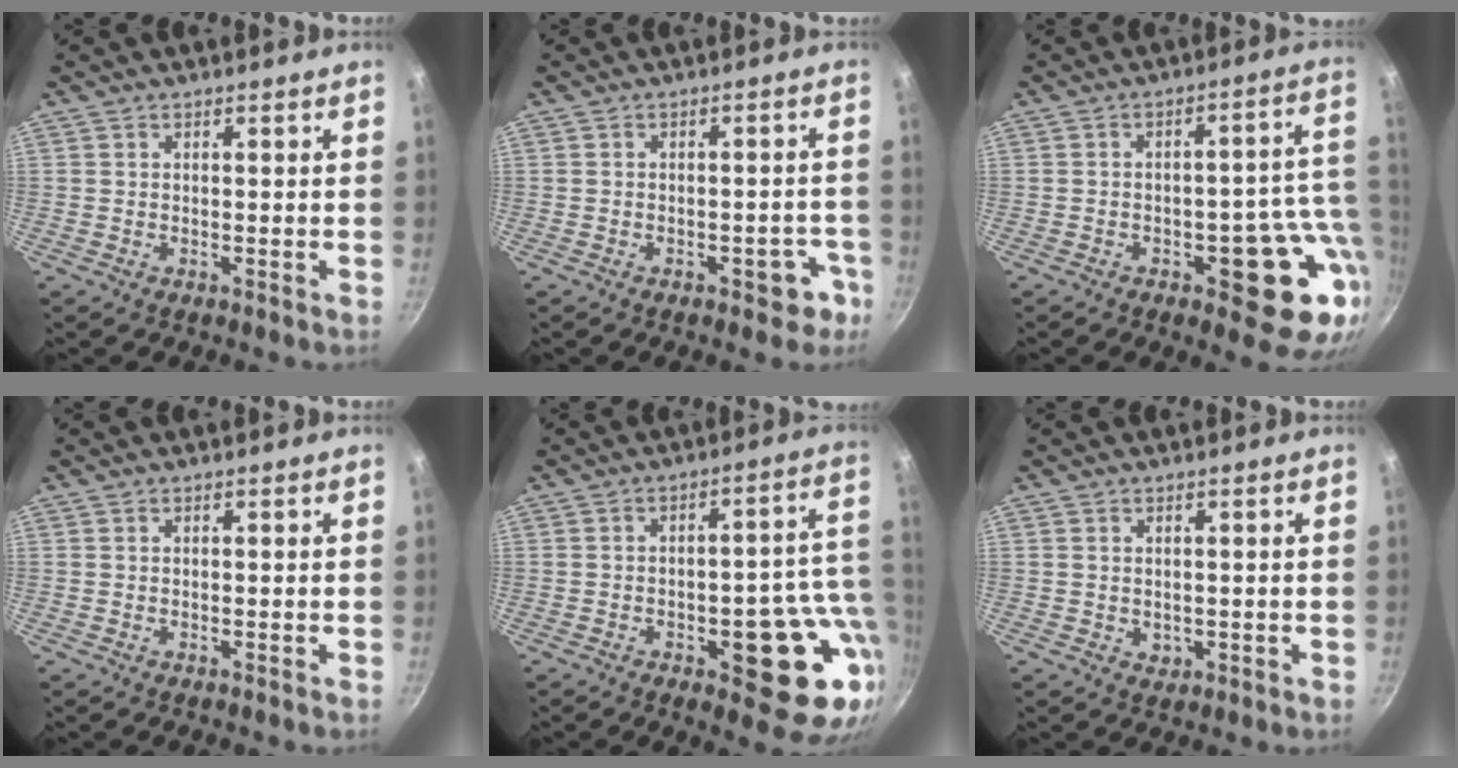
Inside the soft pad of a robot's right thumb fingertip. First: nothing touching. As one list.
[{"total": 5.1, "force": [-2.7, 2.8, 3.3], "torque": [-0.006, 0.029, -0.024]}, {"total": 15.6, "force": [-4.1, 7.3, 13.2], "torque": [-0.094, 0.024, -0.049]}, {"total": 0.0}, {"total": 17.7, "force": [-4.2, 7.7, 15.4], "torque": [-0.124, 0.016, -0.052]}, {"total": 1.5, "force": [0.2, 1.3, 0.7], "torque": [-0.008, -0.002, 0.007]}]